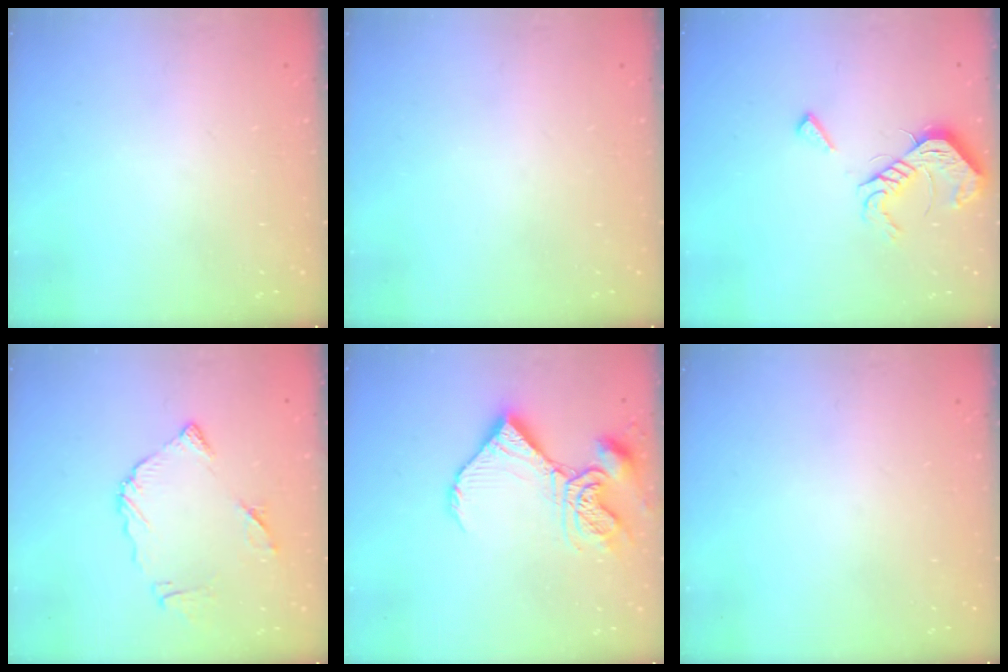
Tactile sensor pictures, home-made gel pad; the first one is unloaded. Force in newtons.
{"total": 0.0}
{"total": 11.4, "press": 11.4, "slide": 0.4}
{"total": 11.9, "press": 11.8, "slide": 1.3}
{"total": 13.3, "press": 13.2, "slide": 1.4}
{"total": 0.0}